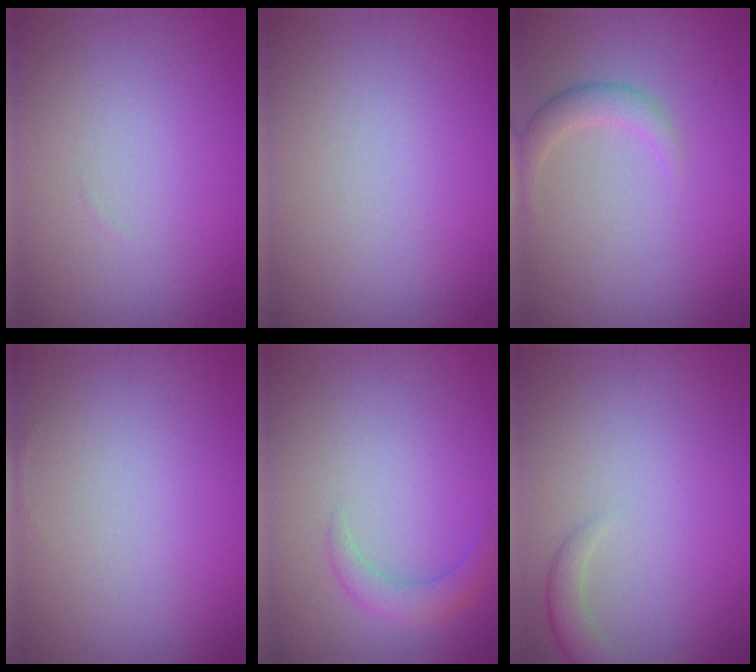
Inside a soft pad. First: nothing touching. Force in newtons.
{"total": 0.0}
{"total": 2.0, "press": 2.0, "slide": 0.1}
{"total": 0.0}
{"total": 2.0, "press": 2.0, "slide": 0.1}
{"total": 2.0, "press": 2.0, "slide": 0.1}